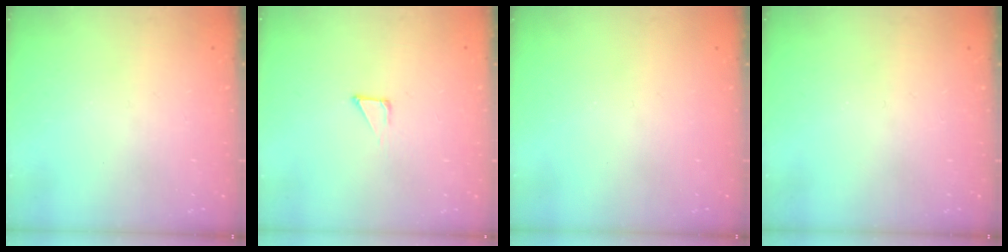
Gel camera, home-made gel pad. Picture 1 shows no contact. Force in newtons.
{"total": 2.7, "press": 2.7, "slide": 0.3}
{"total": 0.0}
{"total": 0.0}